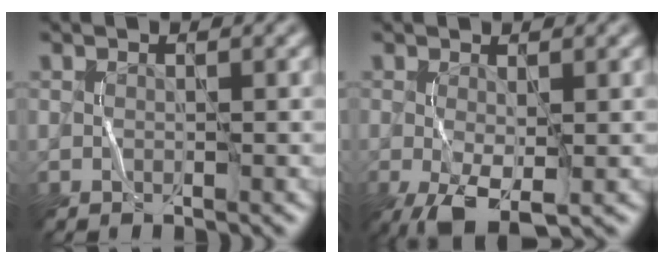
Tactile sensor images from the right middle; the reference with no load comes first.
{"total": 5.4, "force": [-1.9, 2.3, 4.5], "torque": [-0.104, -0.014, -0.033]}